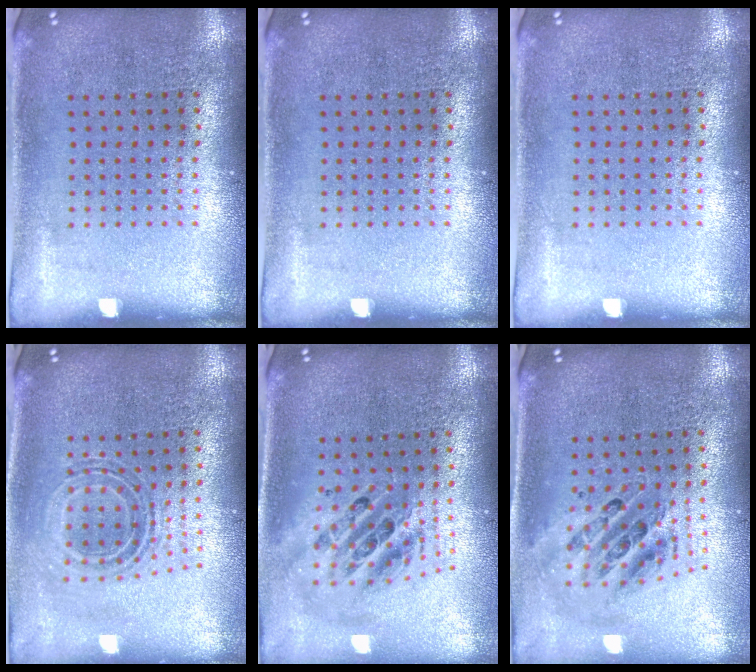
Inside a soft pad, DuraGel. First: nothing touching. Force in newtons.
{"total": 0.0}
{"total": 0.0}
{"total": 0.7, "press": 0.7, "slide": 0.2}
{"total": 2.2, "press": 1.7, "slide": 1.4}
{"total": 1.1, "press": 1.0, "slide": 0.4}